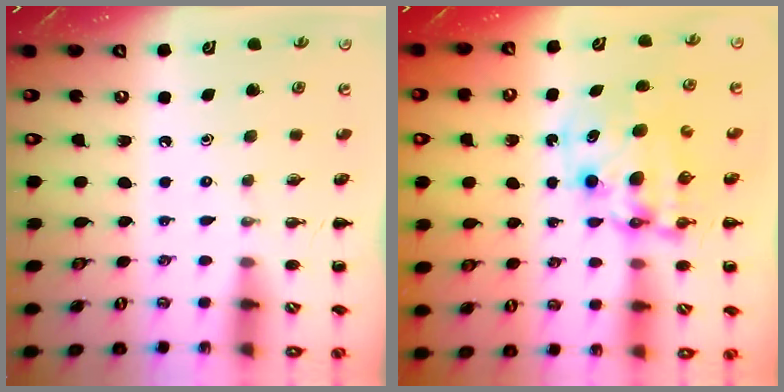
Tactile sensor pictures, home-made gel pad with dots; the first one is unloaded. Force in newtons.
{"total": 9.8, "press": 9.3, "slide": 3.1}